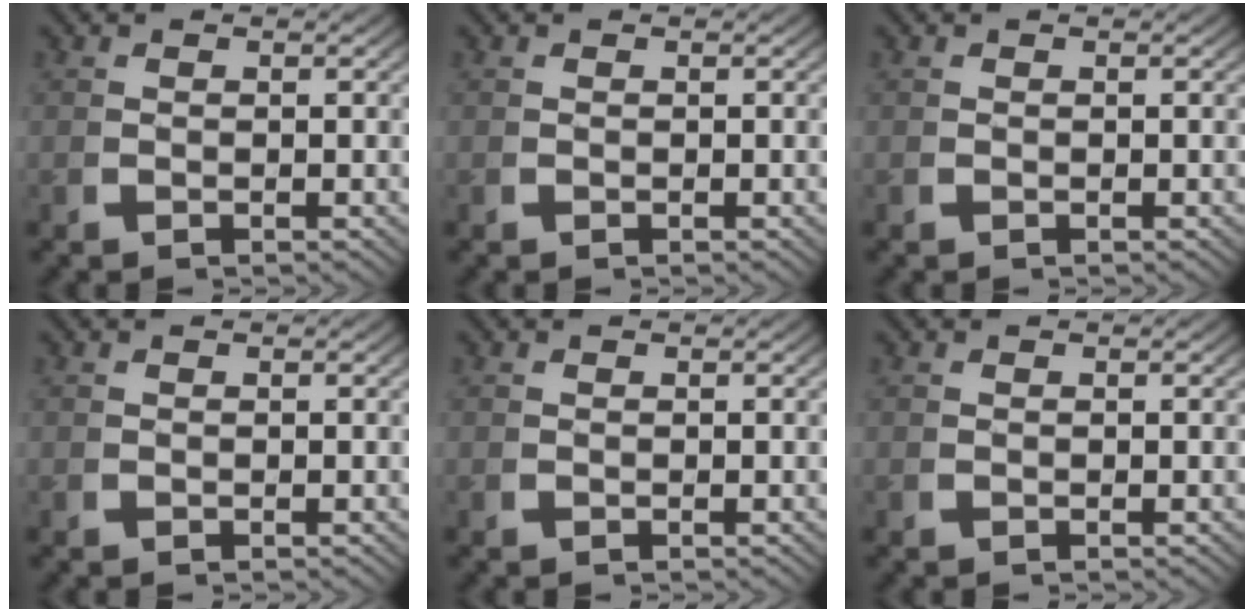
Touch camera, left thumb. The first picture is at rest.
{"total": 0.0}
{"total": 0.0}
{"total": 0.0}
{"total": 0.0}
{"total": 0.0}